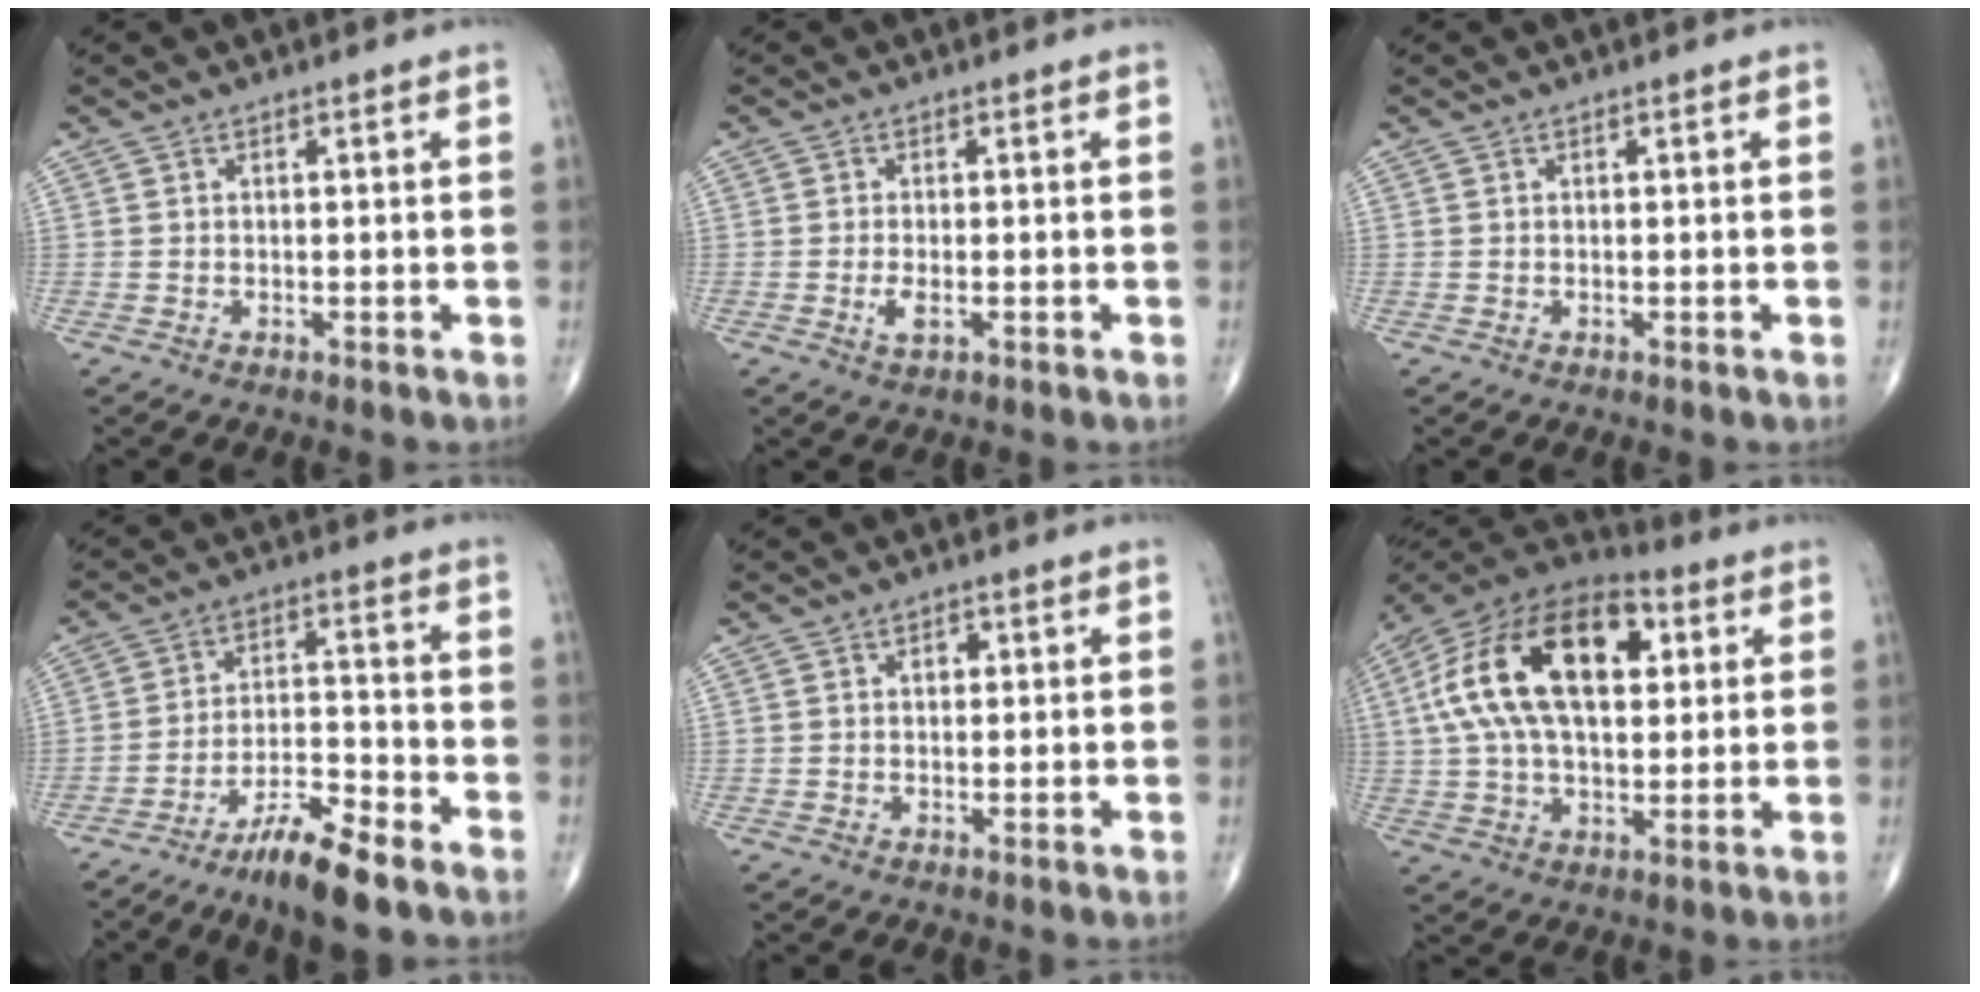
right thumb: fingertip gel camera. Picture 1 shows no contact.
{"total": 2.3, "force": [-0.6, 0.9, 2.1], "torque": [-0.044, -0.005, -0.011]}
{"total": 0.0}
{"total": 10.1, "force": [-7.4, 1.8, 6.7], "torque": [-0.123, 0.049, -0.131]}
{"total": 1.6, "force": [0.4, 1.2, 1.1], "torque": [-0.011, 0.003, 0.004]}
{"total": 23.6, "force": [5.5, 13.0, 19.0], "torque": [-0.341, 0.021, 0.085]}